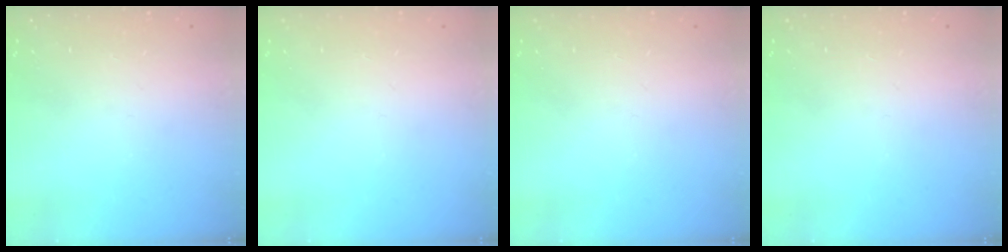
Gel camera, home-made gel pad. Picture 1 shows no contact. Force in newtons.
{"total": 0.0}
{"total": 0.0}
{"total": 0.0}